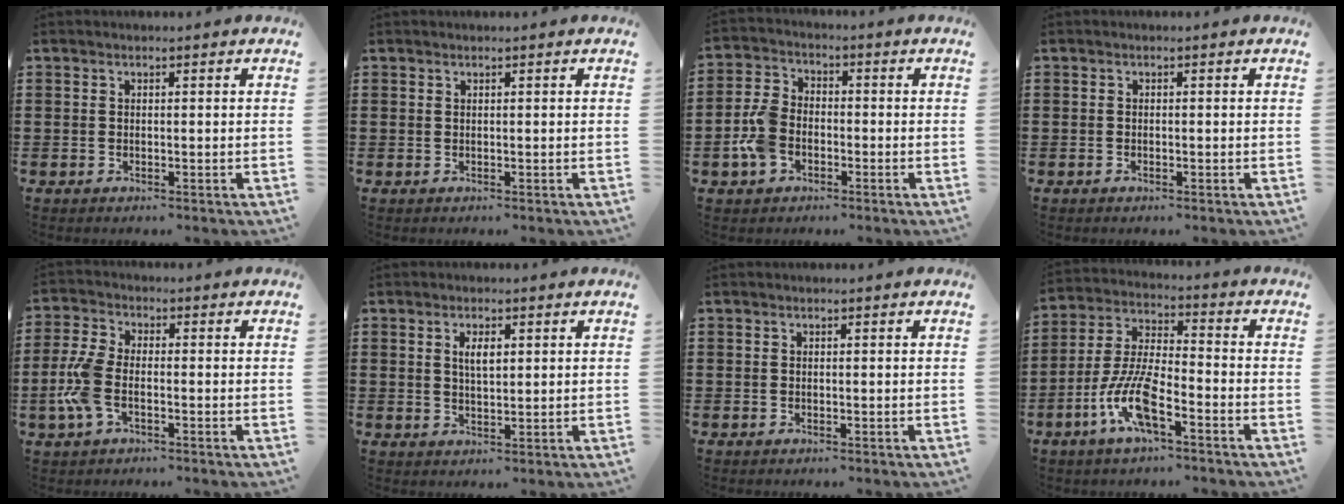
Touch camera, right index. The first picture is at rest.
{"total": 0.0}
{"total": 6.3, "force": [-2.2, 4.1, 4.3], "torque": [-0.110, 0.004, -0.048]}
{"total": 0.0}
{"total": 6.5, "force": [-1.8, 3.1, 5.4], "torque": [-0.135, -0.005, -0.041]}
{"total": 3.0, "force": [1.0, 1.1, 2.6], "torque": [-0.047, 0.001, 0.013]}
{"total": 0.0}
{"total": 9.8, "force": [-4.8, 2.9, 8.1], "torque": [-0.186, -0.006, -0.092]}